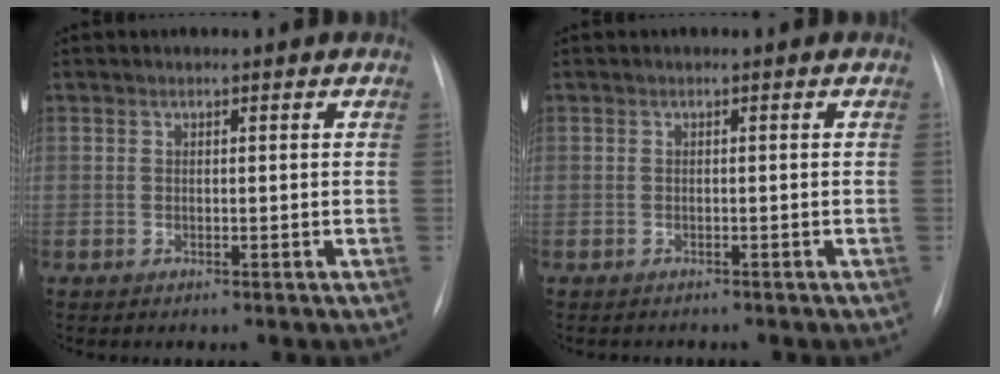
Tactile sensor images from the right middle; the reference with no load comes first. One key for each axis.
{"total": 1.4, "fx": -1.3, "fy": 0.5, "fz": 0.3, "tx": -0.008, "ty": -0.002, "tz": -0.015}